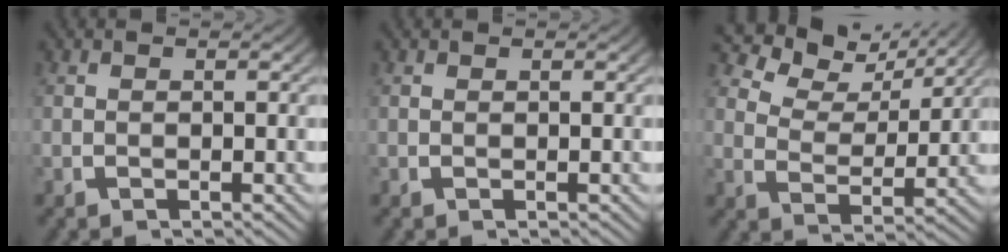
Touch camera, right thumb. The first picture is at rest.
{"total": 0.0}
{"total": 5.5, "force": [4.5, 2.0, 2.5], "torque": [-0.044, 0.005, 0.076]}